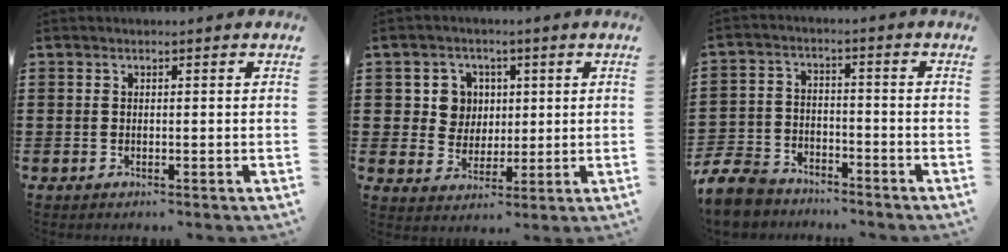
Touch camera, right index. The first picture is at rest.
{"total": 5.8, "force": [1.5, 5.3, 1.9], "torque": [-0.062, 0.019, 0.026]}
{"total": 7.5, "force": [-7.0, 2.2, 1.6], "torque": [-0.059, 0.012, -0.143]}